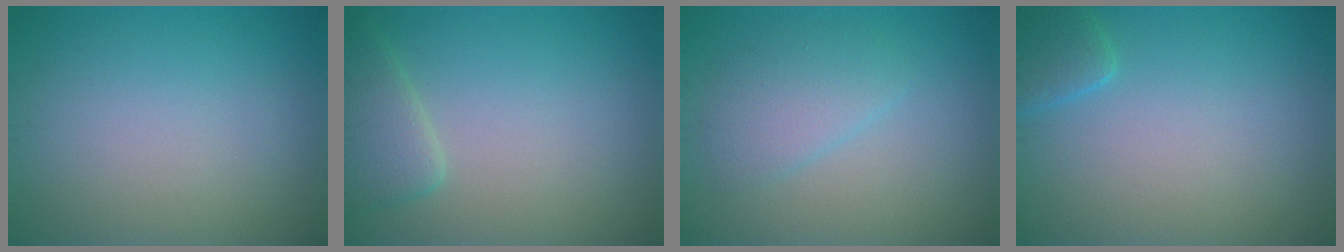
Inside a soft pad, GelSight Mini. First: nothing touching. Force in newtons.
{"total": 2.9, "press": 2.9, "slide": 0.3}
{"total": 2.8, "press": 2.7, "slide": 0.2}
{"total": 2.1, "press": 2.1, "slide": 0.2}